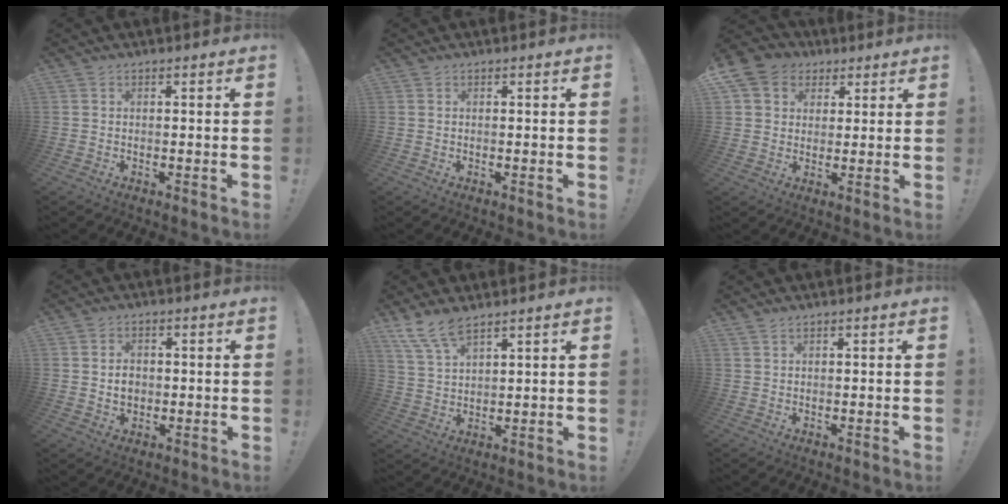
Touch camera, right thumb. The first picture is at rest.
{"total": 0.0}
{"total": 9.1, "force": [3.6, 7.7, 3.1], "torque": [-0.046, -0.011, 0.075]}
{"total": 4.3, "force": [0.0, 3.5, 2.5], "torque": [-0.019, -0.003, -0.004]}
{"total": 7.8, "force": [6.4, 2.4, 3.8], "torque": [-0.081, -0.029, 0.123]}
{"total": 1.0, "force": [0.9, 0.4, 0.3], "torque": [-0.008, 0.000, 0.018]}